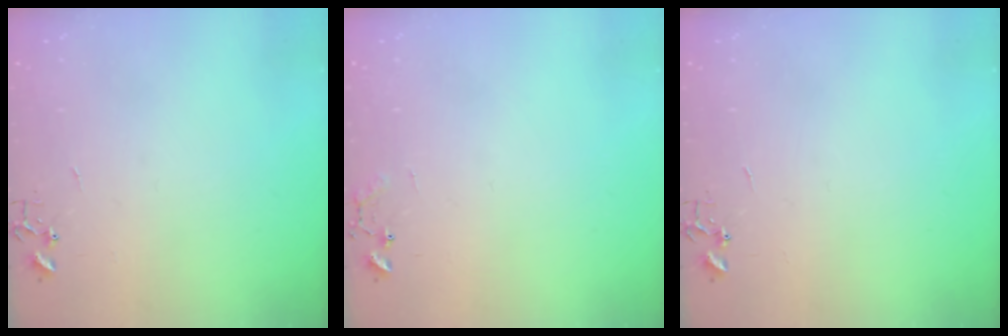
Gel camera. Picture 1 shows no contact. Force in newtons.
{"total": 7.4, "press": 7.4, "slide": 0.6}
{"total": 0.0}